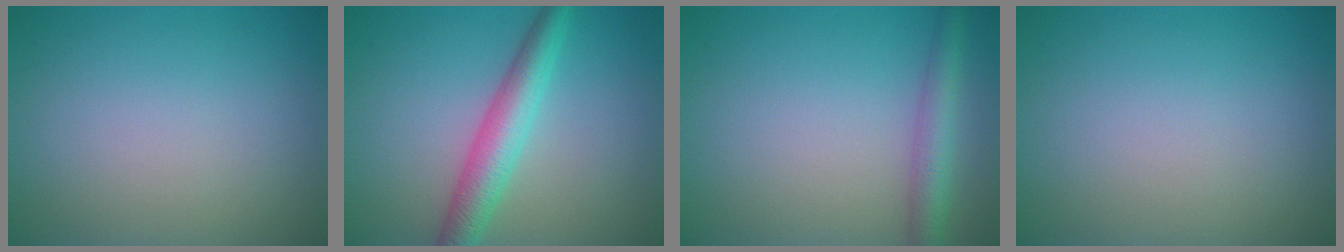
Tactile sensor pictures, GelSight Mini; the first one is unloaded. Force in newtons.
{"total": 4.4, "press": 4.4, "slide": 0.1}
{"total": 3.2, "press": 3.2, "slide": 0.1}
{"total": 0.0}